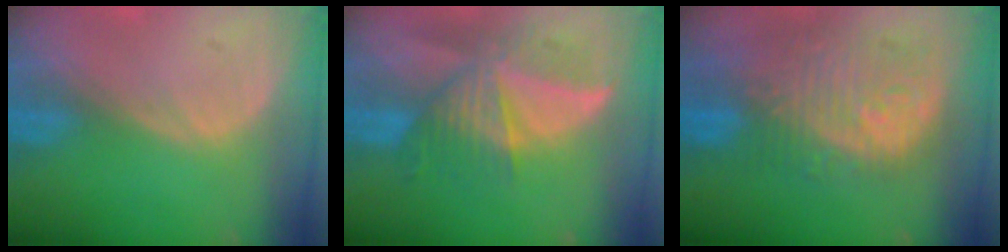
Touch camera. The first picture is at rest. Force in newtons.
{"total": 8.8, "press": 8.0, "slide": 3.6}
{"total": 12.0, "press": 10.7, "slide": 5.5}